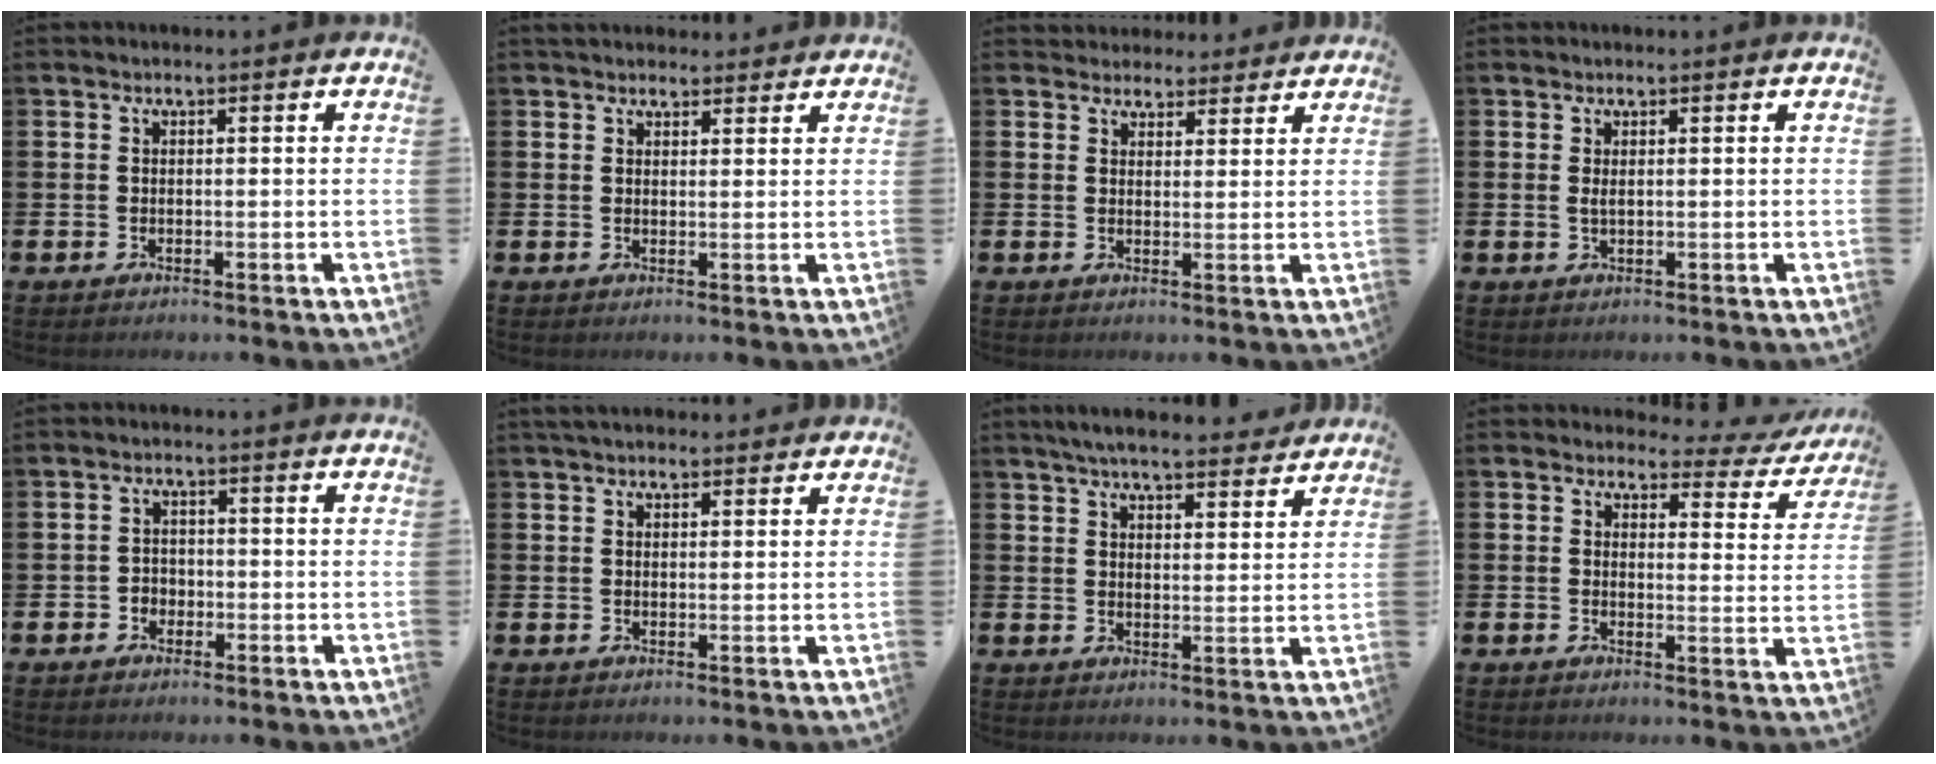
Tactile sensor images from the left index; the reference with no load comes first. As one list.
[{"total": 2.7, "force": [2.5, 0.9, 0.1], "torque": [0.006, -0.010, 0.044]}, {"total": 3.4, "force": [3.1, 1.3, -0.3], "torque": [0.007, -0.016, 0.056]}, {"total": 0.8, "force": [0.4, 0.1, 0.6], "torque": [-0.007, -0.001, 0.007]}, {"total": 1.9, "force": [-0.8, 1.6, 0.4], "torque": [-0.006, 0.002, -0.021]}, {"total": 2.6, "force": [2.4, 0.8, 0.6], "torque": [-0.005, -0.007, 0.042]}, {"total": 4.5, "force": [4.1, 0.6, 1.6], "torque": [-0.027, -0.015, 0.073]}, {"total": 2.6, "force": [2.2, 1.4, 0.6], "torque": [-0.005, -0.023, 0.027]}]